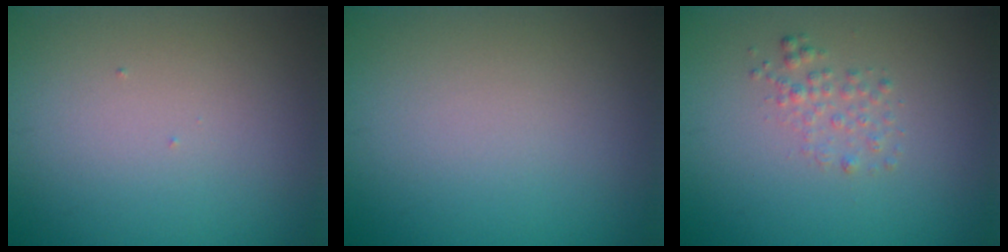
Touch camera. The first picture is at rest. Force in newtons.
{"total": 0.0}
{"total": 1.4, "press": 1.4, "slide": 0.1}